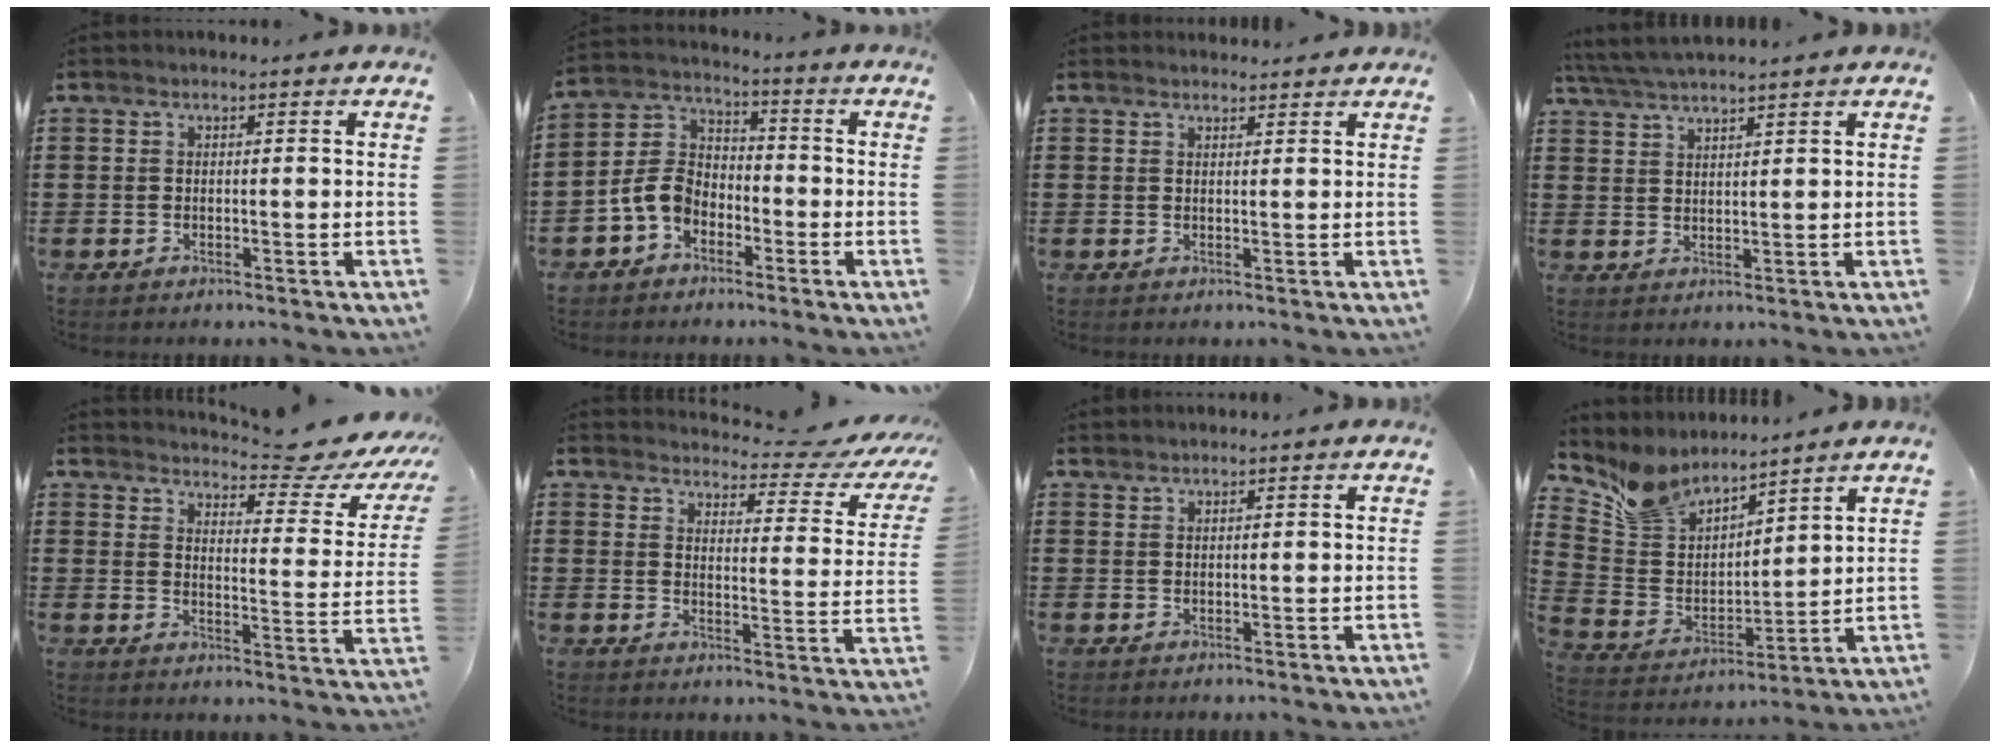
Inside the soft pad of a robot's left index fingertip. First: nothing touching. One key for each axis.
{"total": 6.2, "fx": -2.9, "fy": 4.4, "fz": 3.2, "tx": -0.099, "ty": 0.004, "tz": -0.068}
{"total": 1.5, "fx": 1.4, "fy": 0.4, "fz": -0.1, "tx": -0.002, "ty": 0.001, "tz": 0.028}
{"total": 3.8, "fx": 3.5, "fy": -0.1, "fz": 1.3, "tx": -0.036, "ty": -0.006, "tz": 0.065}
{"total": 6.8, "fx": 6.1, "fy": 0.3, "fz": 2.8, "tx": -0.052, "ty": -0.049, "tz": 0.098}
{"total": 4.5, "fx": 4.0, "fy": 0.7, "fz": 2.0, "tx": -0.038, "ty": -0.036, "tz": 0.059}
{"total": 1.3, "fx": 1.3, "fy": 0.2, "fz": 0.0, "tx": -0.002, "ty": 0.000, "tz": 0.025}
{"total": 7.6, "fx": 6.8, "fy": 3.3, "fz": 1.0, "tx": -0.067, "ty": -0.042, "tz": 0.128}